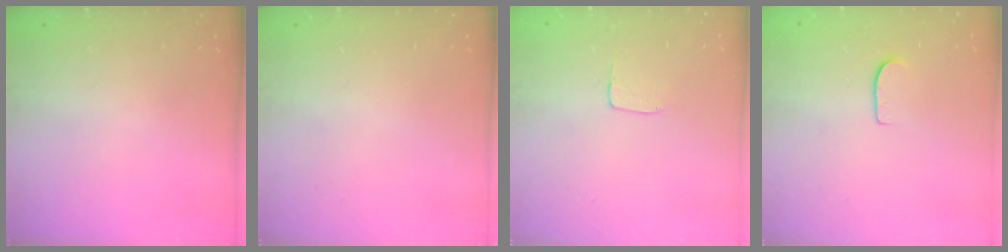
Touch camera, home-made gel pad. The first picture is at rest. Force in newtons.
{"total": 0.0}
{"total": 3.9, "press": 3.9, "slide": 0.1}
{"total": 6.1, "press": 6.1, "slide": 0.5}